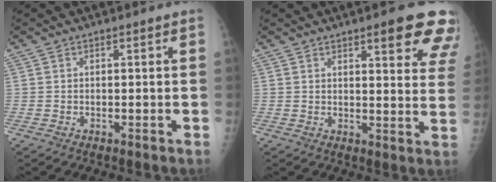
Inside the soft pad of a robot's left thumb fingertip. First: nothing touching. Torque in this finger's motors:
{"motor_torque": [3.00, 2.01, 0.67, -0.56, 0.02]}